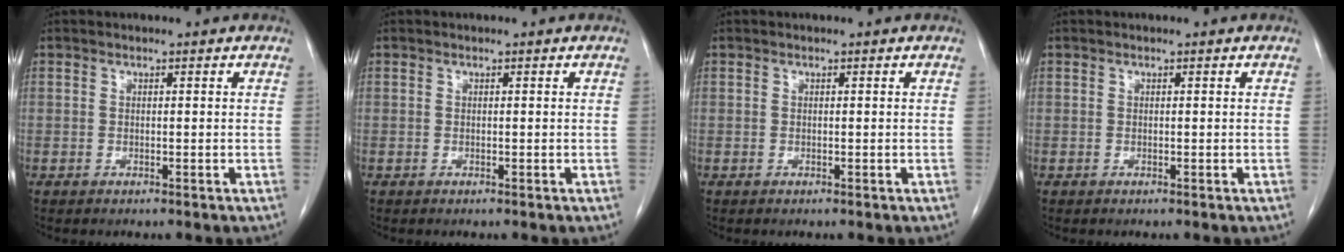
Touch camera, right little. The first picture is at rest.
{"total": 0.0}
{"total": 0.0}
{"total": 0.0}